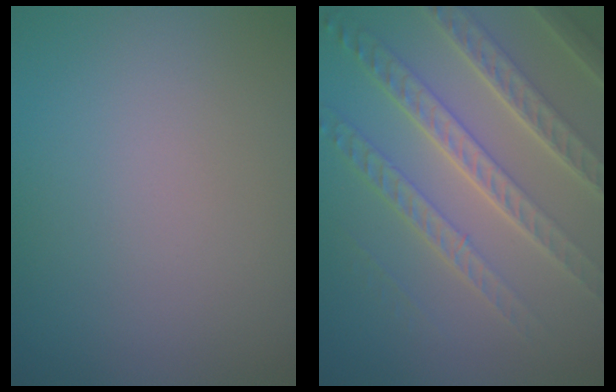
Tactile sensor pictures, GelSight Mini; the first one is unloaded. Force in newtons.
{"total": 7.9, "press": 5.4, "slide": 5.7}